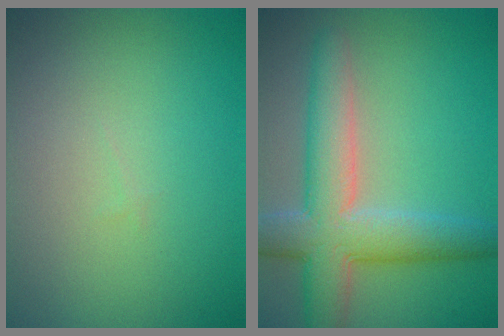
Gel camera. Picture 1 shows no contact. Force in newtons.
{"total": 7.3, "press": 7.3, "slide": 0.4}